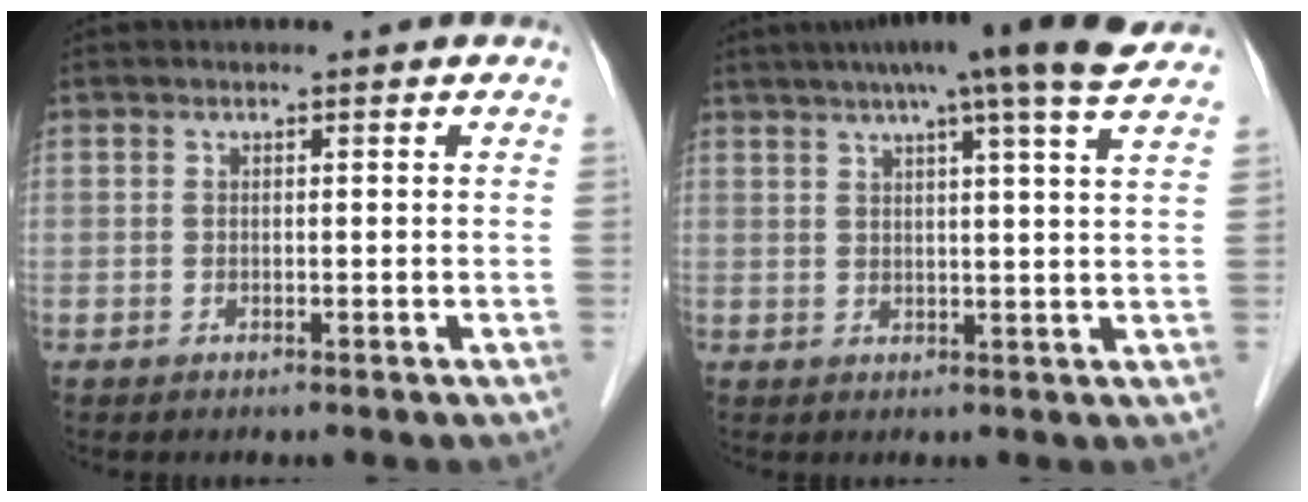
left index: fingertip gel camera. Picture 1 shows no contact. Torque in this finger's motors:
{"motor_torque": [1.03, -1.11, 0.65, 0.16]}